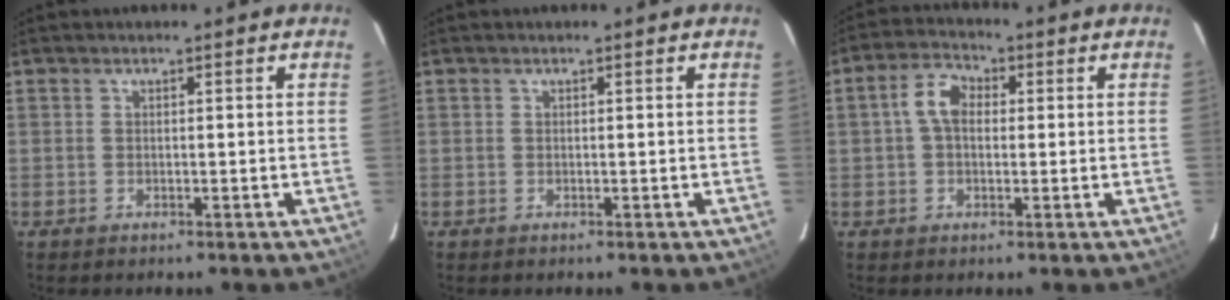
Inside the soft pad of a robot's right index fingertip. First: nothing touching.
{"total": 0.0}
{"total": 5.4, "force": [0.5, 3.7, 4.0], "torque": [-0.079, 0.021, 0.008]}